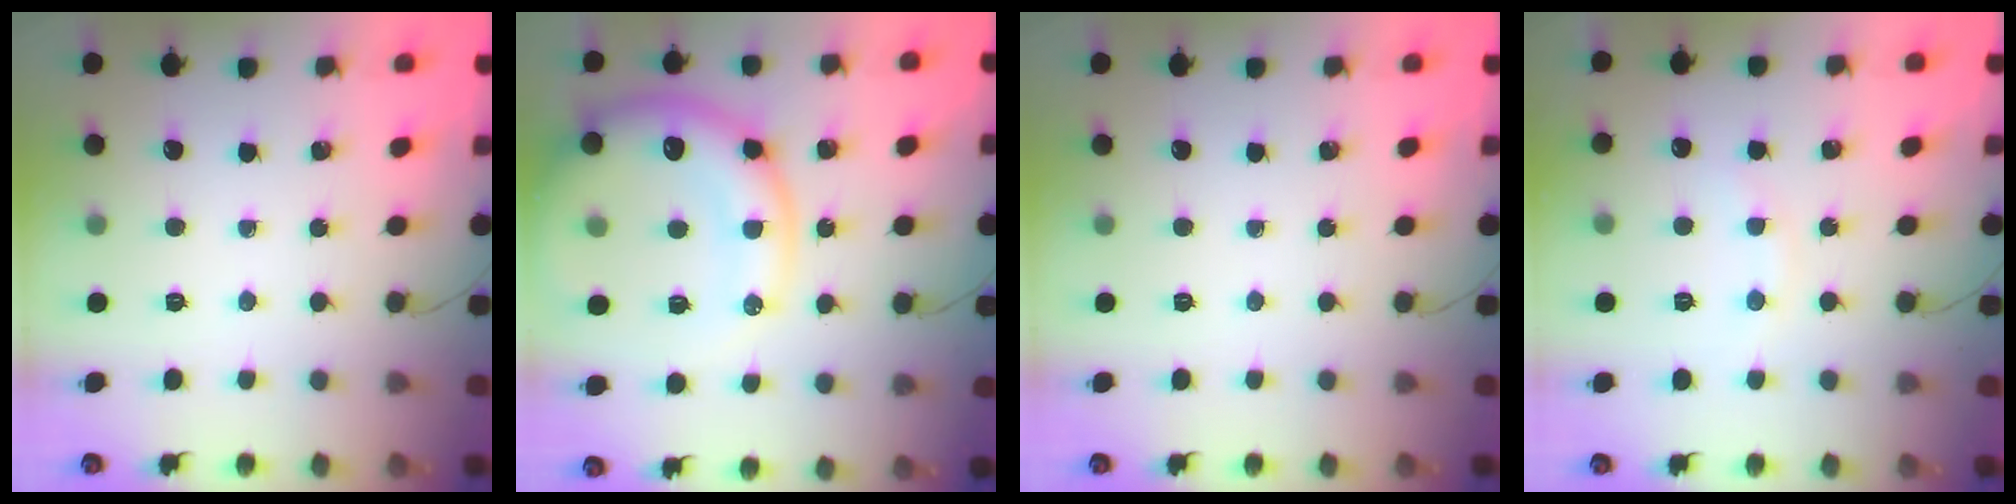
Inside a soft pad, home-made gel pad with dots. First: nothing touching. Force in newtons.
{"total": 20.5, "press": 20.0, "slide": 4.4}
{"total": 0.0}
{"total": 6.6, "press": 6.5, "slide": 1.2}